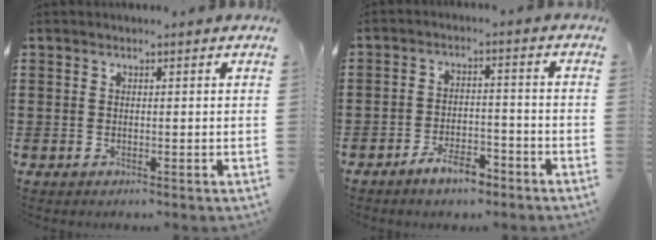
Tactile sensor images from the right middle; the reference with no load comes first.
{"total": 5.3, "force": [-4.4, 1.7, 2.5], "torque": [-0.052, 0.007, -0.085]}